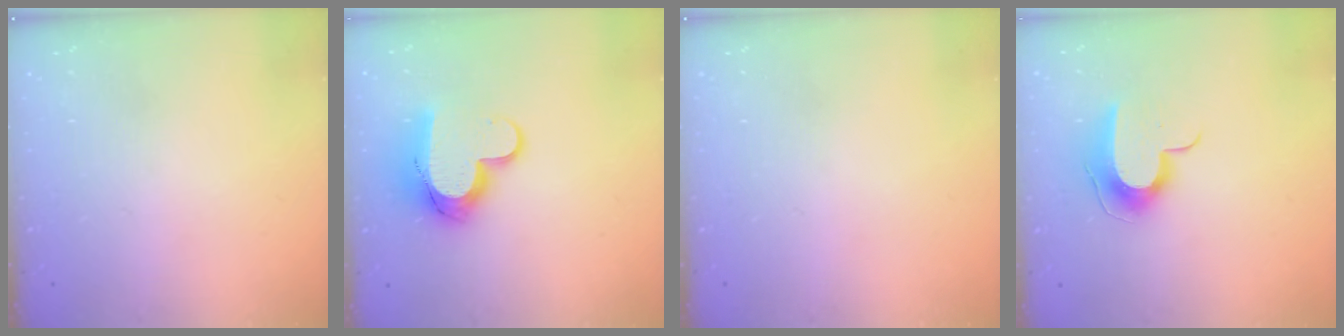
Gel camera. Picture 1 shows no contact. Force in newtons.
{"total": 12.4, "press": 12.4, "slide": 0.6}
{"total": 0.0}
{"total": 9.5, "press": 9.5, "slide": 0.4}